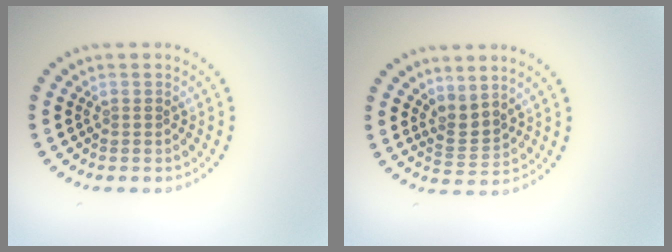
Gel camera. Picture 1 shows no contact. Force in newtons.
{"total": 2.3, "press": 1.5, "slide": 1.7}